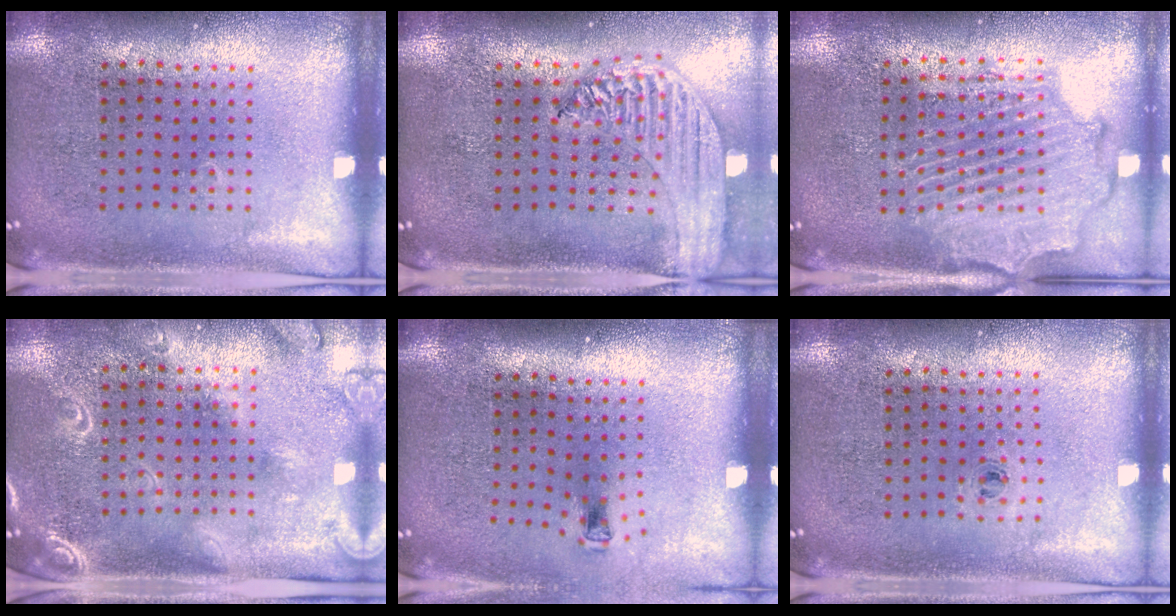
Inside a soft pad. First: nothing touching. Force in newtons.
{"total": 2.0, "press": 1.9, "slide": 0.7}
{"total": 2.2, "press": 2.1, "slide": 0.5}
{"total": 2.1, "press": 1.9, "slide": 1.0}
{"total": 0.6, "press": 0.3, "slide": 0.6}
{"total": 0.5, "press": 0.3, "slide": 0.5}